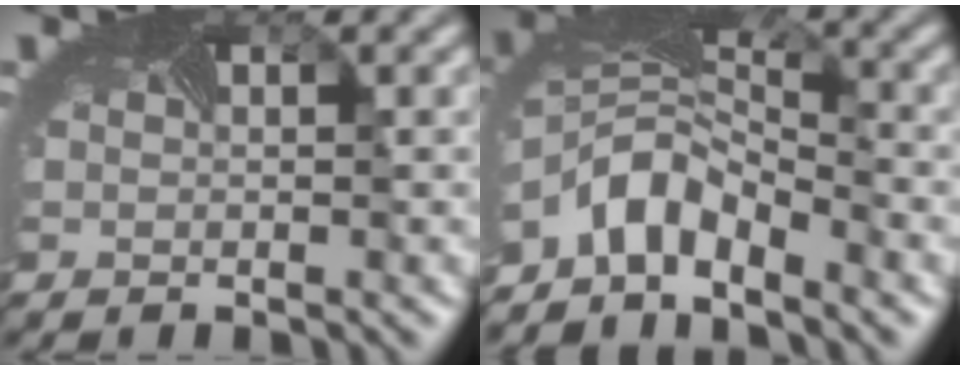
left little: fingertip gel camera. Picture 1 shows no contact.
{"total": 5.0, "force": [-3.6, 2.4, 2.4], "torque": [-0.049, -0.006, -0.078]}